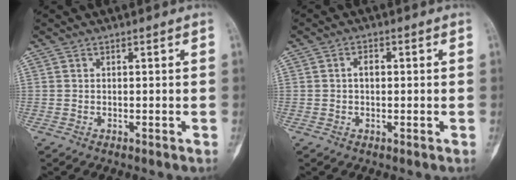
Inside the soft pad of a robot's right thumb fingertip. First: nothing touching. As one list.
[{"total": 2.0, "force": [0.0, 1.3, 1.5], "torque": [-0.018, 0.008, -0.002]}]